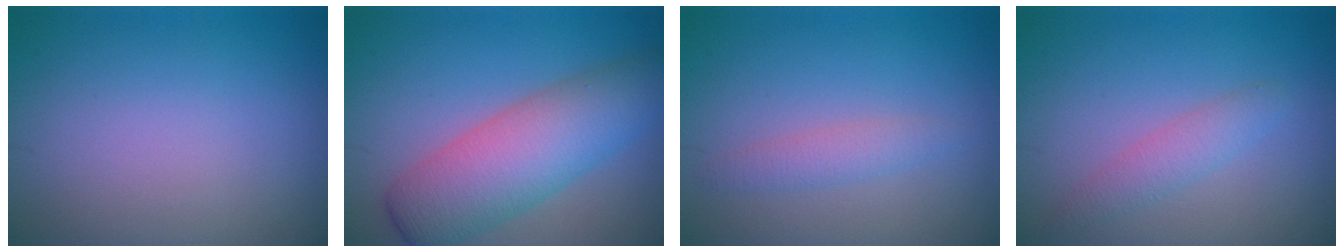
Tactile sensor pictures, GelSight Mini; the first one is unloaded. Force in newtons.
{"total": 7.4, "press": 7.4, "slide": 0.3}
{"total": 1.7, "press": 1.7, "slide": 0.1}
{"total": 2.0, "press": 2.0, "slide": 0.1}